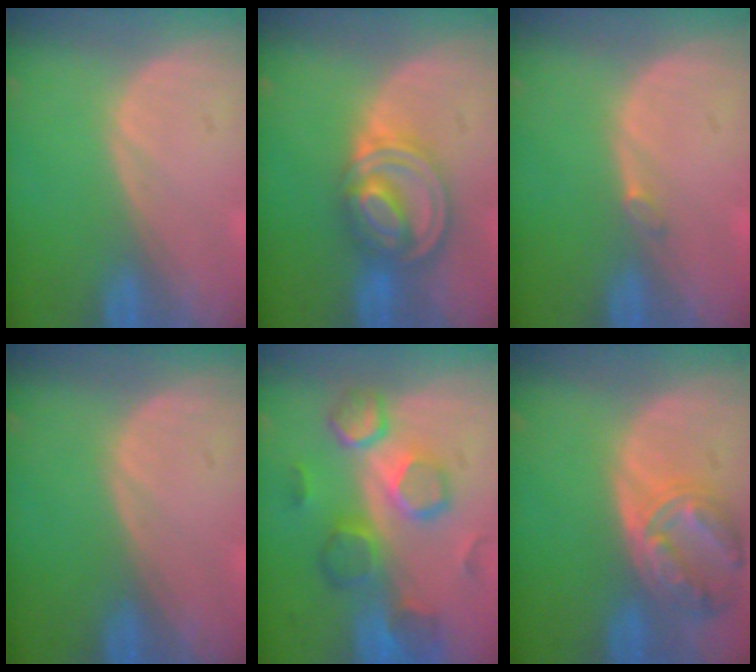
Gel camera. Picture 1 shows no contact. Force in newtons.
{"total": 8.0, "press": 6.9, "slide": 3.9}
{"total": 0.8, "press": 0.8, "slide": 0.2}
{"total": 0.0}
{"total": 9.0, "press": 8.8, "slide": 1.8}
{"total": 8.1, "press": 7.0, "slide": 4.0}